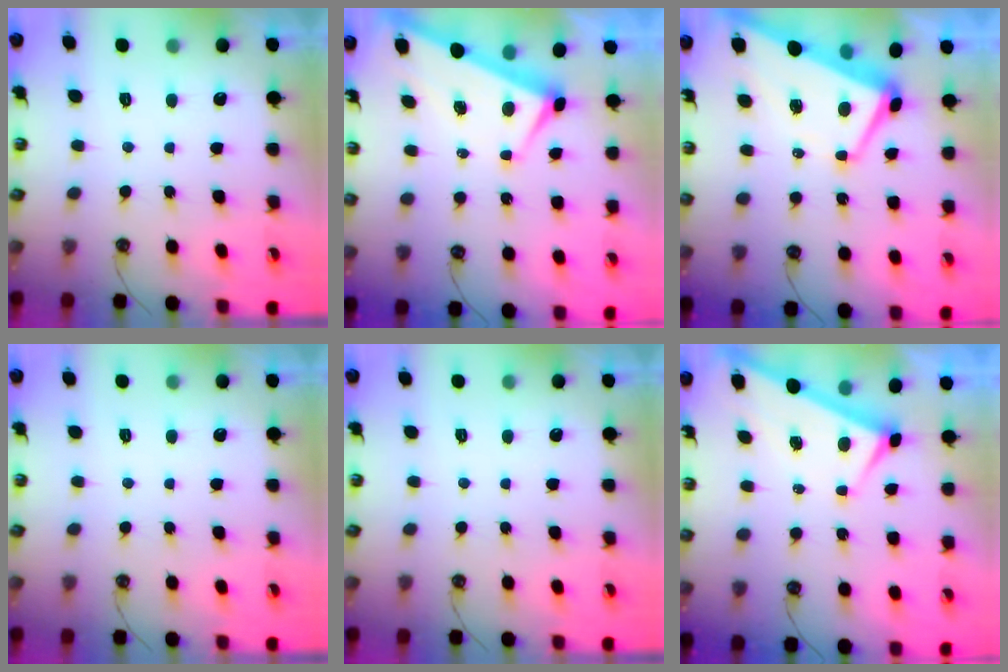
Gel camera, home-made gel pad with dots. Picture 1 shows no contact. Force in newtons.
{"total": 2.9, "press": 2.8, "slide": 0.9}
{"total": 1.4, "press": 0.9, "slide": 1.0}
{"total": 0.0}
{"total": 0.0}
{"total": 3.8, "press": 3.8, "slide": 0.2}